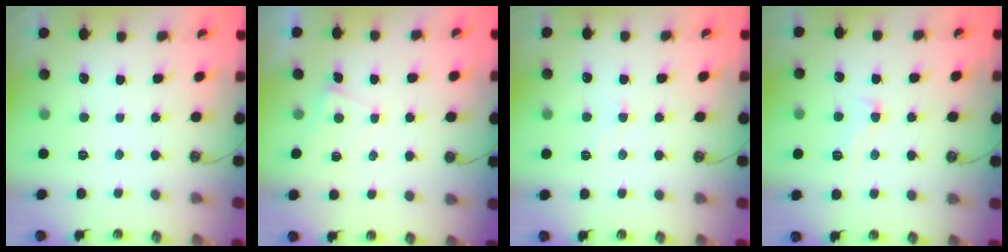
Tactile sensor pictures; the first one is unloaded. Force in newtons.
{"total": 1.8, "press": 1.8, "slide": 0.3}
{"total": 1.9, "press": 1.9, "slide": 0.4}
{"total": 1.1, "press": 0.4, "slide": 1.0}